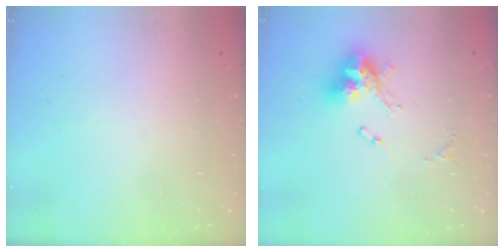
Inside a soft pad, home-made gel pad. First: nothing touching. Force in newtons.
{"total": 12.6, "press": 12.5, "slide": 1.4}